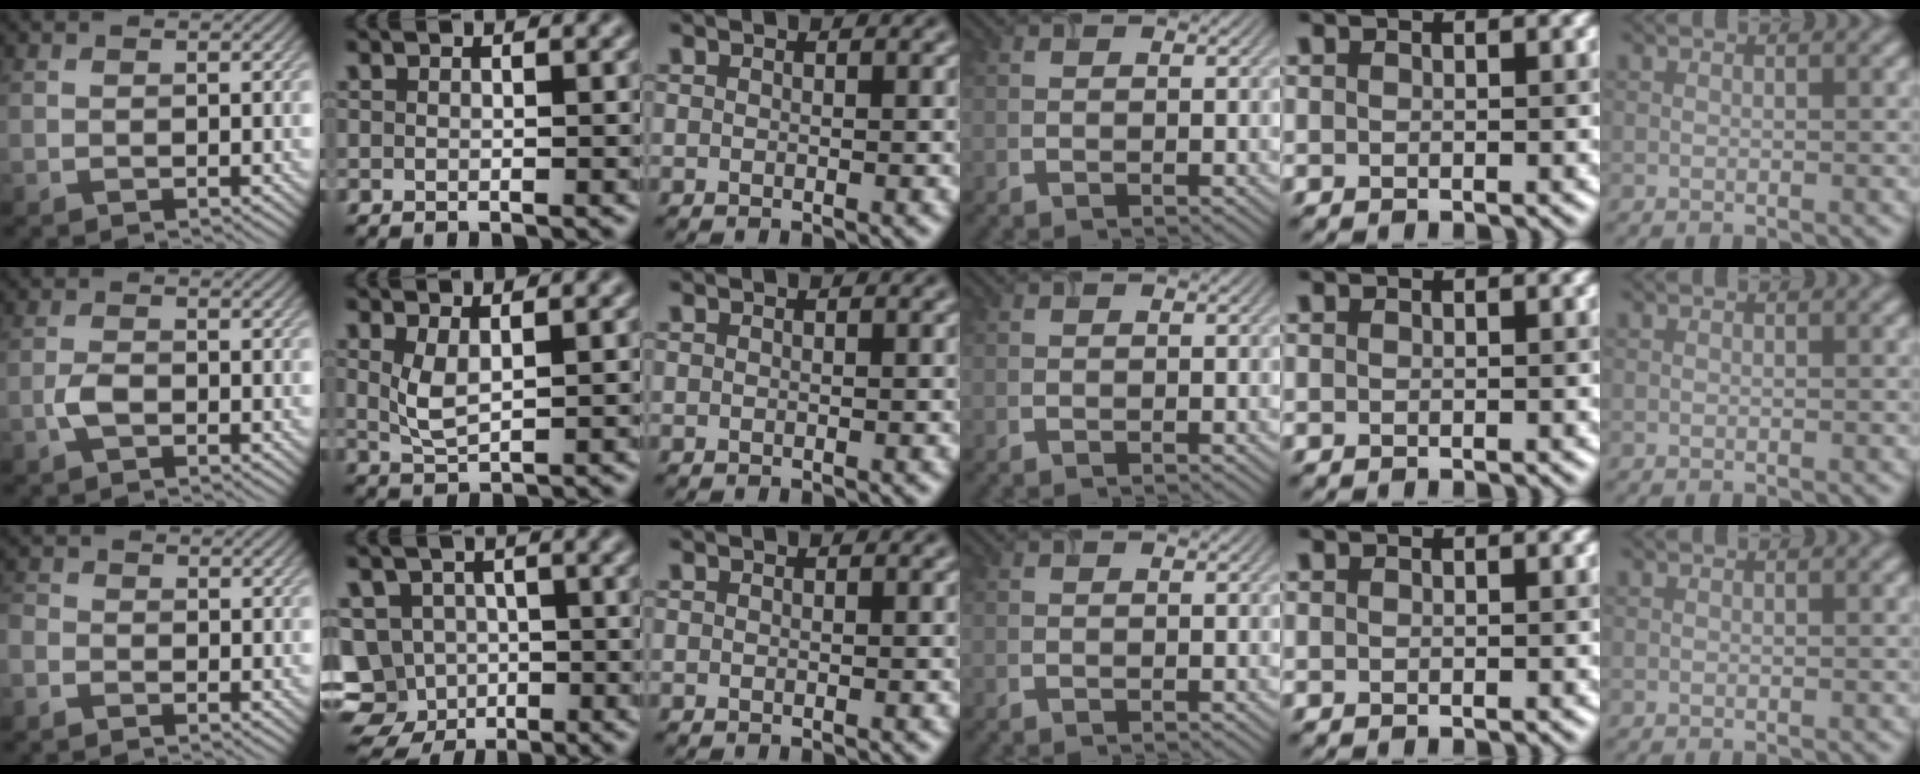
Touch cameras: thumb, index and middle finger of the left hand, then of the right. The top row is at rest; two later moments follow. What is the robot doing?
{"motion": "insert", "object": "airpods case & airpods"}